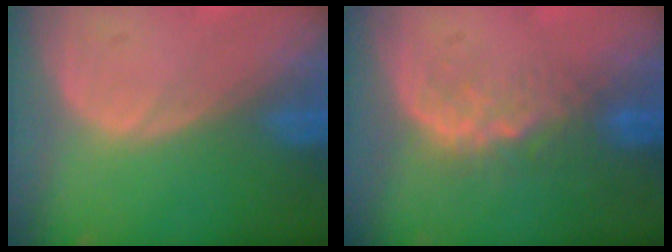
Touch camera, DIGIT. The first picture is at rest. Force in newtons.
{"total": 4.4, "press": 4.0, "slide": 1.9}